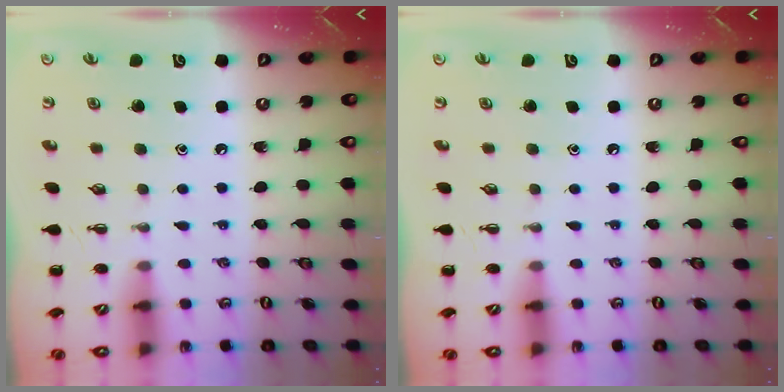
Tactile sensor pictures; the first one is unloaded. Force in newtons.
{"total": 0.0}